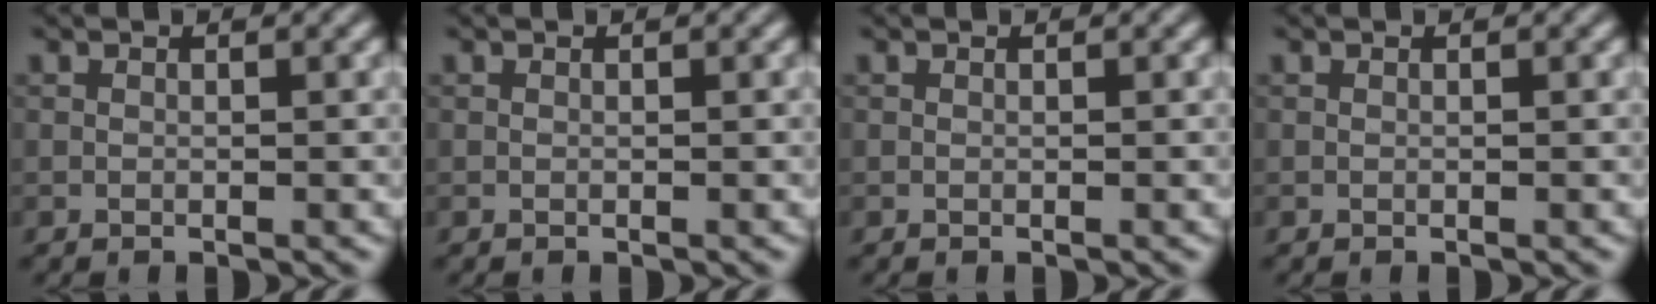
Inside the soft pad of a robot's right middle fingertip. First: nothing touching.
{"total": 0.0}
{"total": 0.0}
{"total": 0.0}